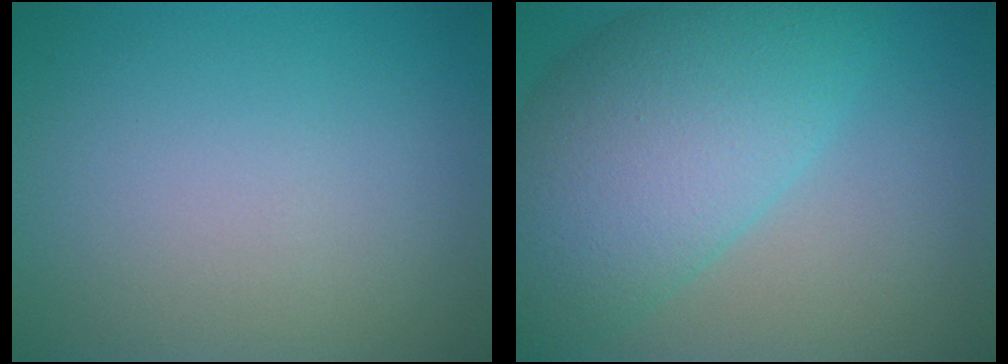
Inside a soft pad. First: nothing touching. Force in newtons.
{"total": 10.1, "press": 10.1, "slide": 0.3}